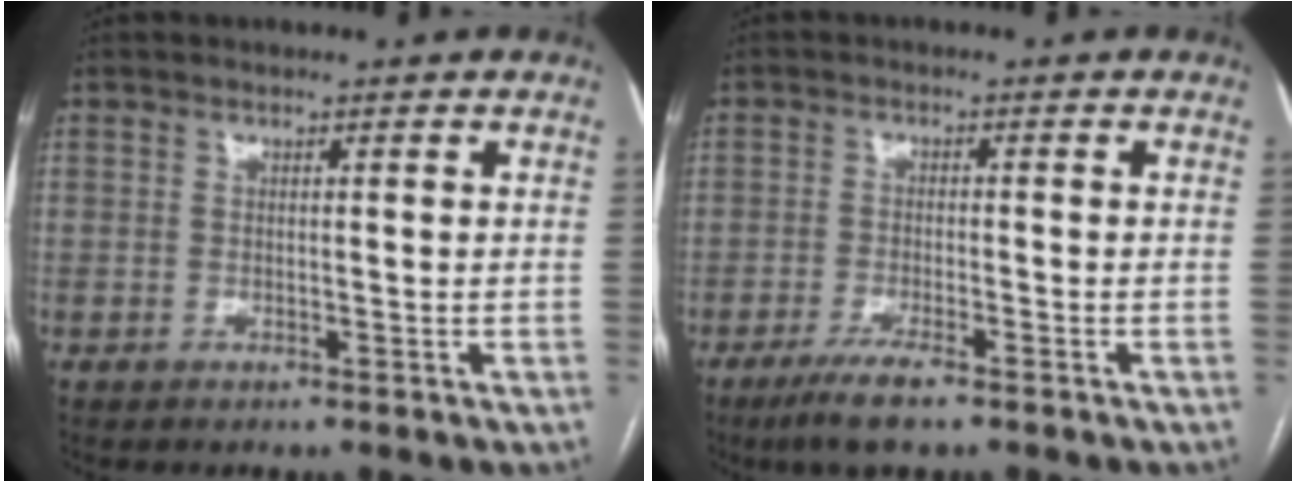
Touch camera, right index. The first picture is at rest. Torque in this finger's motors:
{"motor_torque": [0.43, -0.59, 0.15, 0.04]}